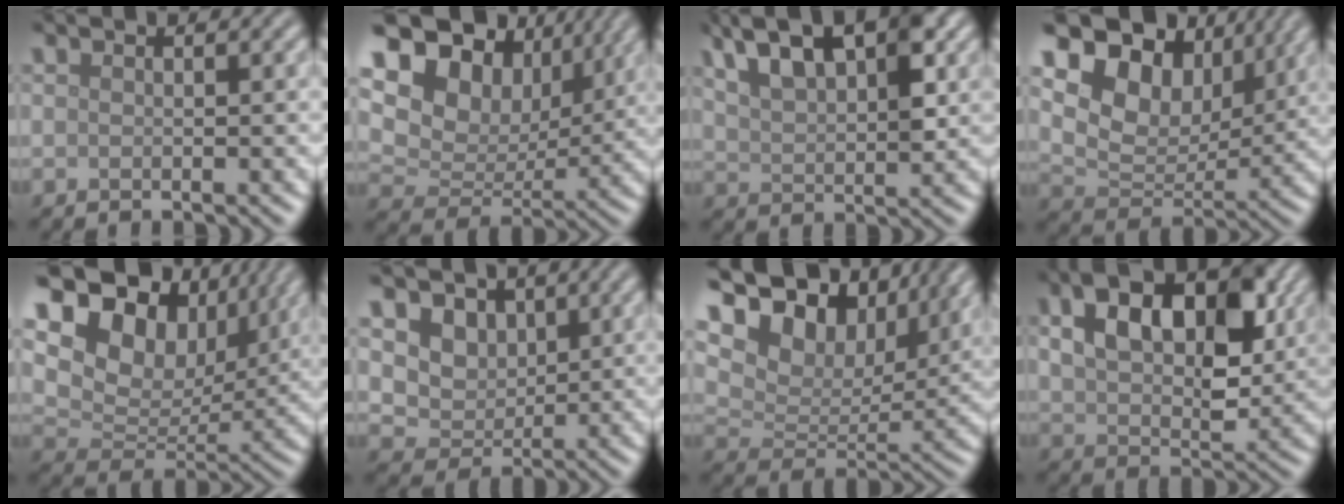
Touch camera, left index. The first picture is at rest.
{"total": 13.3, "force": [6.5, 8.9, 7.4], "torque": [-0.152, 0.022, 0.111]}
{"total": 9.7, "force": [4.8, 4.6, 7.1], "torque": [-0.120, 0.032, 0.074]}
{"total": 10.6, "force": [6.0, 6.5, 5.9], "torque": [-0.112, -0.001, 0.105]}
{"total": 14.1, "force": [7.4, 9.3, 7.6], "torque": [-0.158, 0.026, 0.129]}
{"total": 5.0, "force": [2.2, 3.9, 2.3], "torque": [-0.062, -0.016, 0.047]}
{"total": 17.0, "force": [10.3, 10.1, 9.1], "torque": [-0.190, 0.045, 0.156]}
{"total": 9.7, "force": [3.2, 5.7, 7.1], "torque": [-0.122, 0.004, 0.056]}